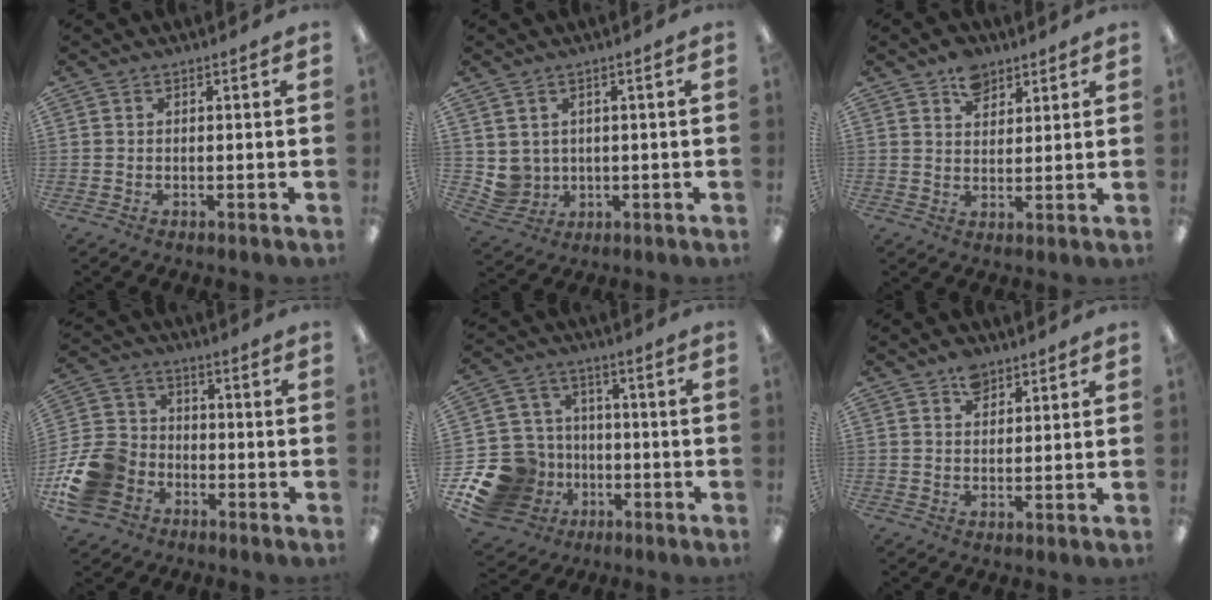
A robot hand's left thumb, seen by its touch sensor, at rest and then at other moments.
{"total": 4.6, "force": [1.8, 4.2, 0.3], "torque": [-0.031, -0.006, 0.038]}
{"total": 6.8, "force": [4.5, 4.3, 2.5], "torque": [-0.027, -0.016, 0.079]}
{"total": 14.0, "force": [-6.1, 11.0, 6.2], "torque": [-0.129, 0.052, -0.105]}
{"total": 18.0, "force": [-7.1, 15.0, 6.9], "torque": [-0.146, 0.049, -0.096]}
{"total": 5.0, "force": [3.3, 3.1, 2.0], "torque": [-0.017, -0.010, 0.055]}